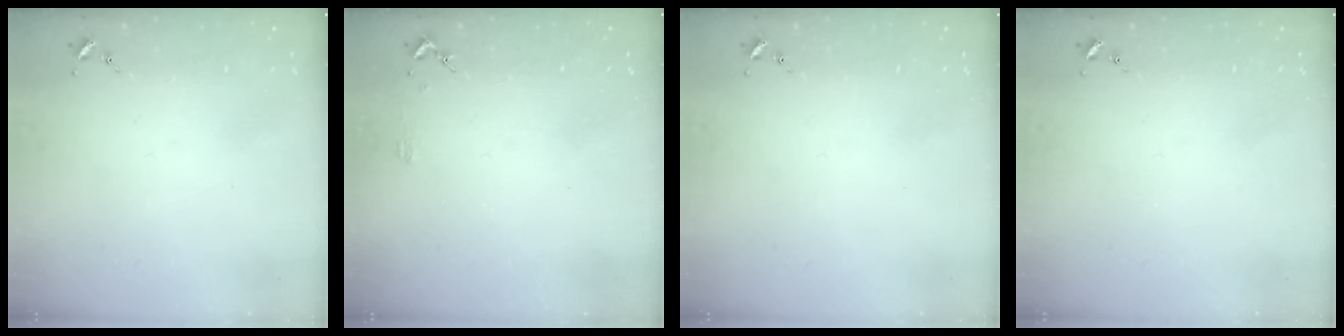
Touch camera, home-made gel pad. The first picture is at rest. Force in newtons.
{"total": 2.0, "press": 2.0, "slide": 0.2}
{"total": 0.0}
{"total": 0.0}